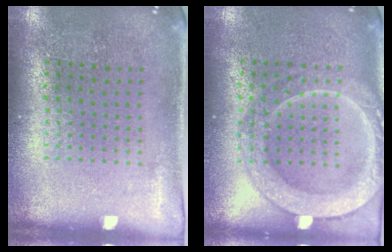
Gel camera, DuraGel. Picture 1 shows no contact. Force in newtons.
{"total": 2.1, "press": 2.1, "slide": 0.2}